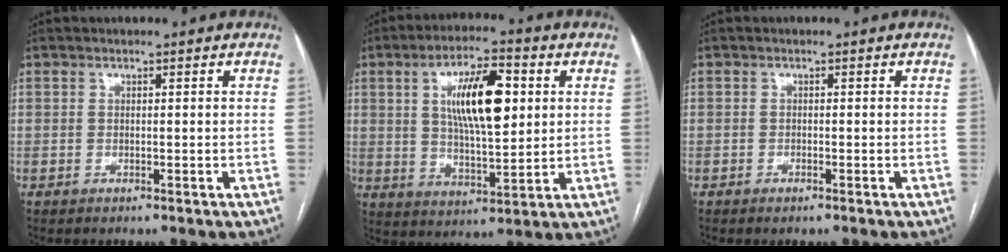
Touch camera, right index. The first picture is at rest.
{"total": 11.5, "force": [3.1, 1.2, 11.1], "torque": [-0.205, 0.000, 0.056]}
{"total": 0.7, "force": [-0.5, 0.1, 0.5], "torque": [-0.012, -0.001, -0.005]}